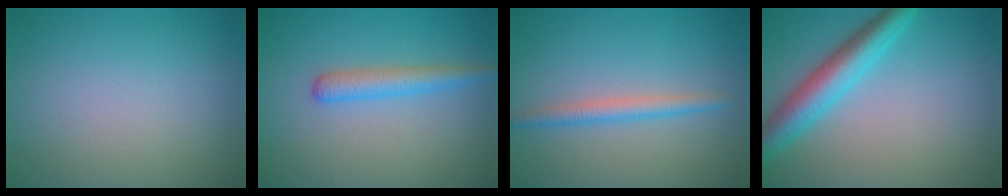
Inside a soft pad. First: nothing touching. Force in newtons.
{"total": 2.5, "press": 2.5, "slide": 0.1}
{"total": 2.2, "press": 2.2, "slide": 0.0}
{"total": 5.2, "press": 5.2, "slide": 0.2}